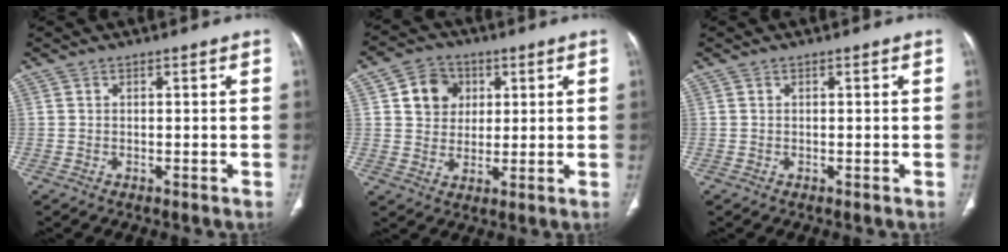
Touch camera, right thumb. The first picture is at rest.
{"total": 8.3, "force": [2.6, 7.1, 3.5], "torque": [-0.022, -0.006, 0.044]}
{"total": 0.0}